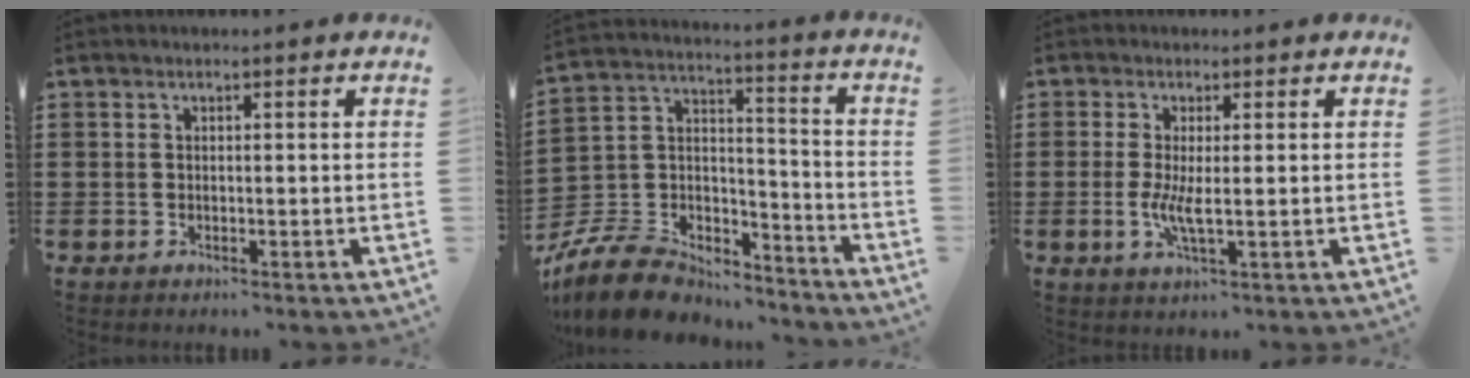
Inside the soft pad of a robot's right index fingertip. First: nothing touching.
{"total": 10.0, "force": [-8.9, 4.0, 2.5], "torque": [-0.079, 0.016, -0.178]}
{"total": 3.7, "force": [-0.2, 0.7, 3.7], "torque": [-0.073, -0.004, -0.007]}